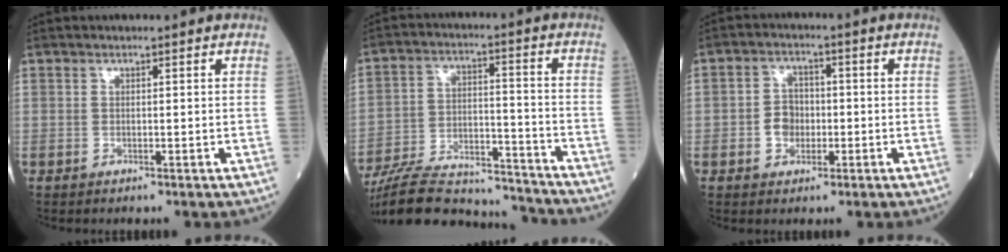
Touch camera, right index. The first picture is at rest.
{"total": 22.0, "force": [-20.3, 4.9, 6.8], "torque": [-0.155, 0.007, -0.320]}
{"total": 4.9, "force": [-1.2, 3.9, 2.8], "torque": [-0.062, 0.014, -0.018]}